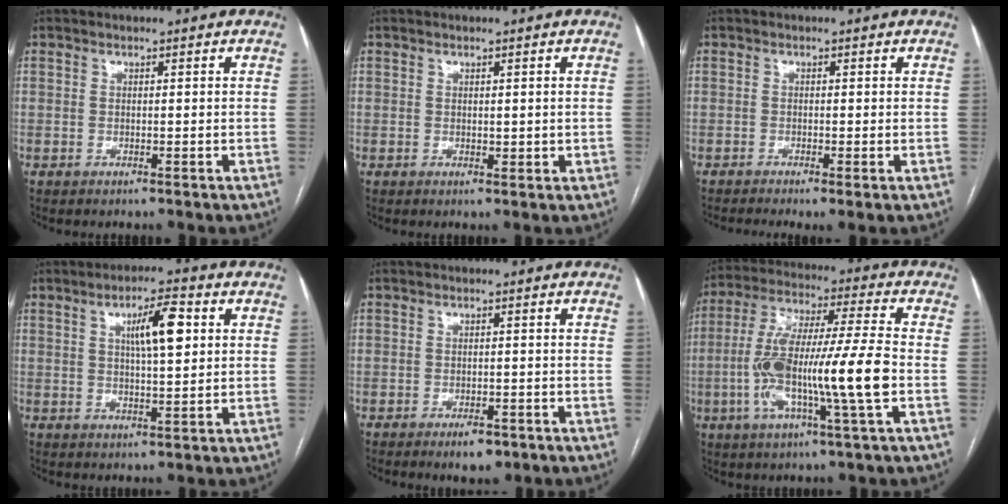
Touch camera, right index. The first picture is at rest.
{"total": 1.5, "force": [0.3, 0.9, 1.2], "torque": [-0.016, -0.006, 0.007]}
{"total": 3.2, "force": [-1.9, 0.4, 2.5], "torque": [-0.036, -0.009, -0.030]}
{"total": 7.4, "force": [2.2, 1.4, 6.9], "torque": [-0.117, 0.010, 0.037]}
{"total": 3.5, "force": [-2.3, 1.5, 2.3], "torque": [-0.033, 0.000, -0.026]}
{"total": 17.4, "force": [-3.4, 0.4, 17.0], "torque": [-0.327, 0.001, -0.066]}